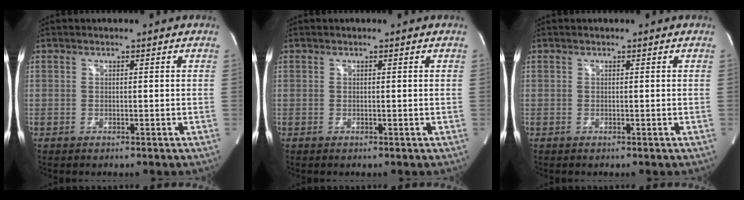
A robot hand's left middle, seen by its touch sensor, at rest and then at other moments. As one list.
[{"total": 0.0}, {"total": 0.0}]